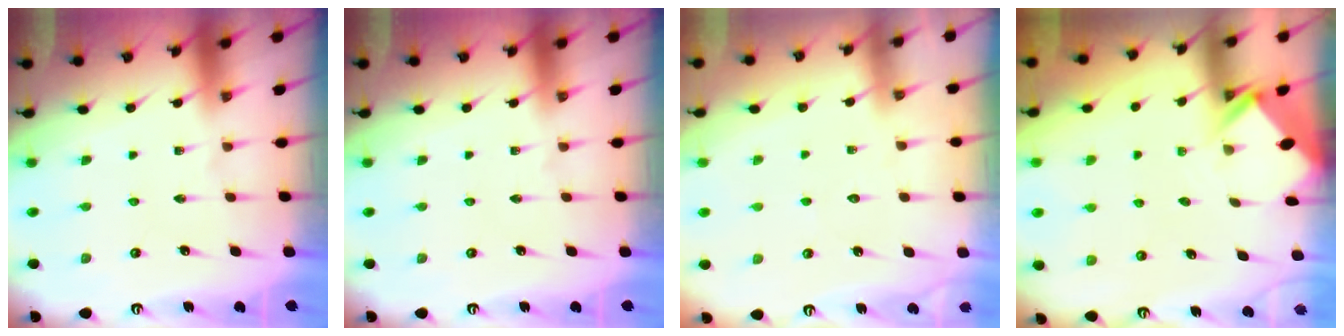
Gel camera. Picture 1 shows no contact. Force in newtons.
{"total": 0.0}
{"total": 3.8, "press": 3.8, "slide": 0.4}
{"total": 2.7, "press": 2.7, "slide": 0.2}